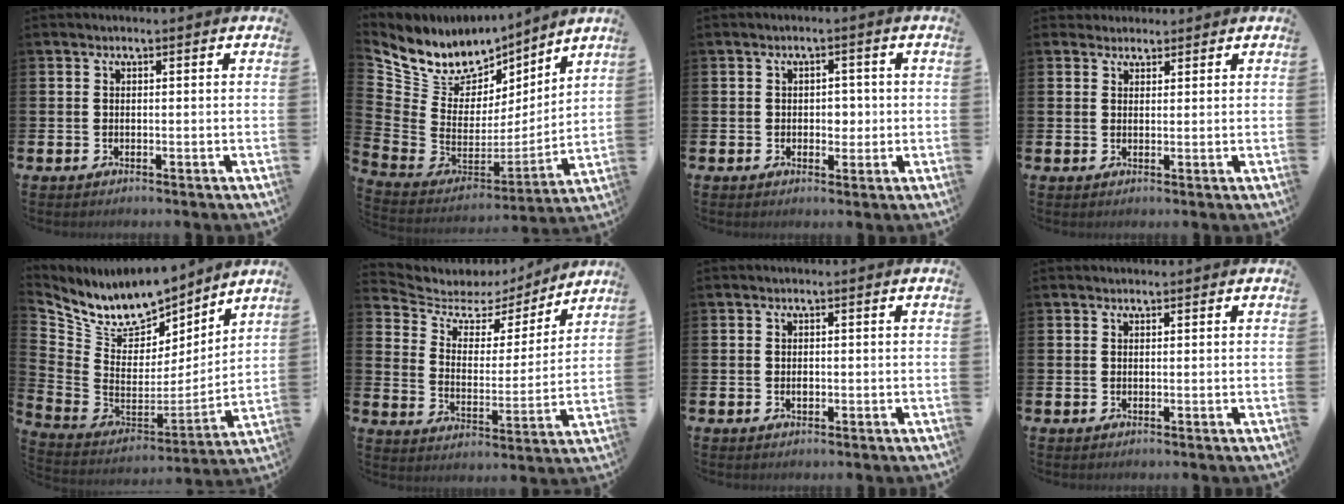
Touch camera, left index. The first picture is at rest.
{"total": 8.7, "force": [7.4, 4.6, 0.9], "torque": [-0.080, -0.059, 0.137]}
{"total": 2.2, "force": [-0.2, 1.8, 1.2], "torque": [-0.009, 0.002, -0.011]}
{"total": 2.5, "force": [2.3, 1.1, -0.1], "torque": [0.008, -0.006, 0.042]}
{"total": 10.0, "force": [8.9, 3.9, 2.2], "torque": [-0.105, -0.062, 0.162]}
{"total": 6.0, "force": [4.8, 3.3, 1.7], "torque": [-0.061, -0.033, 0.075]}
{"total": 0.7, "force": [0.0, 0.5, 0.5], "torque": [-0.010, 0.002, -0.002]}
{"total": 0.6, "force": [0.6, 0.1, 0.0], "torque": [0.009, -0.003, 0.010]}